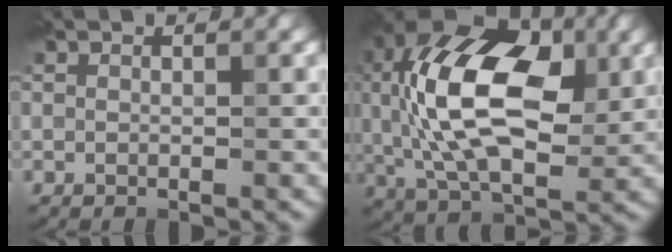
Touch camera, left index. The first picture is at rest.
{"total": 12.9, "force": [1.8, 7.2, 10.5], "torque": [-0.197, 0.016, 0.023]}